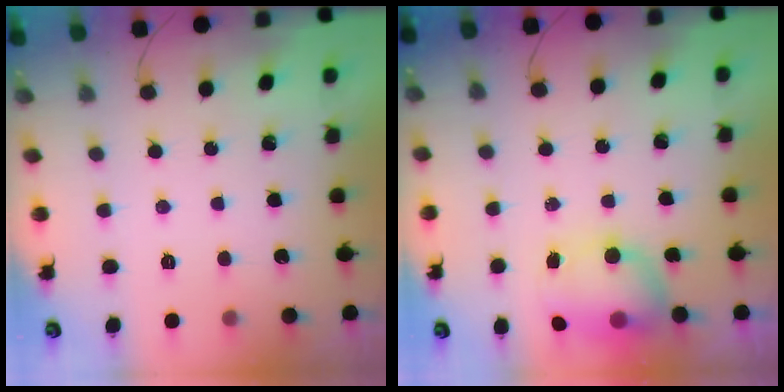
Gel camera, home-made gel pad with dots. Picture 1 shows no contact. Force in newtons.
{"total": 8.0, "press": 7.9, "slide": 1.3}